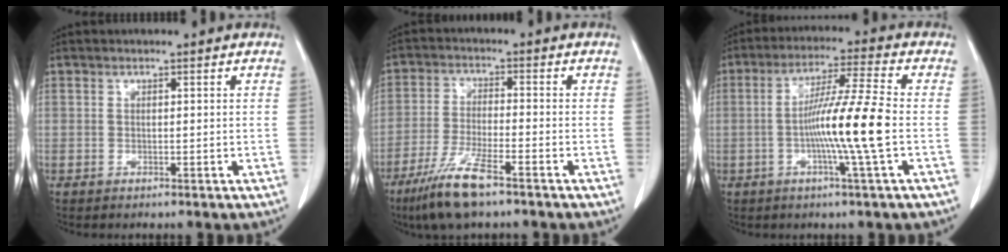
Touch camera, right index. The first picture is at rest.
{"total": 9.0, "force": [-6.0, 0.9, 6.6], "torque": [-0.138, -0.023, -0.111]}
{"total": 9.7, "force": [-2.0, -1.7, 9.4], "torque": [-0.172, -0.003, -0.039]}